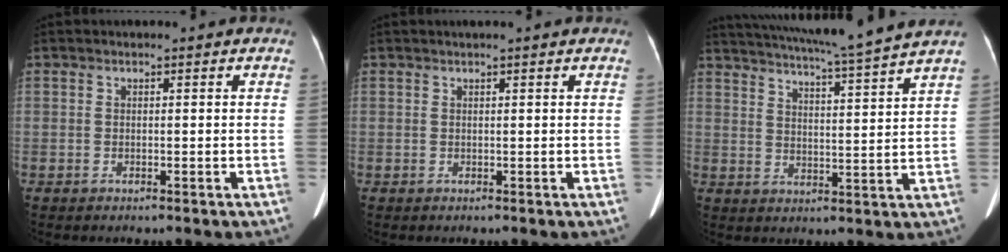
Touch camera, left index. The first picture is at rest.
{"total": 2.8, "force": [2.4, 0.1, 1.5], "torque": [-0.016, 0.025, 0.026]}
{"total": 16.9, "force": [14.9, -1.8, 7.8], "torque": [-0.136, -0.017, 0.207]}